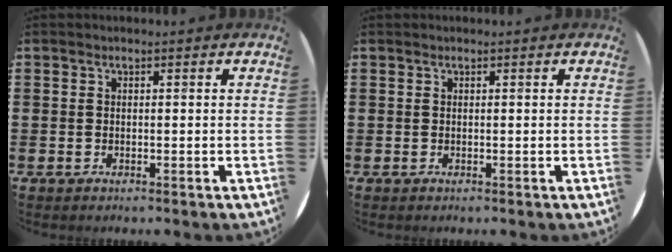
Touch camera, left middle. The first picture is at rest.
{"total": 0.0}